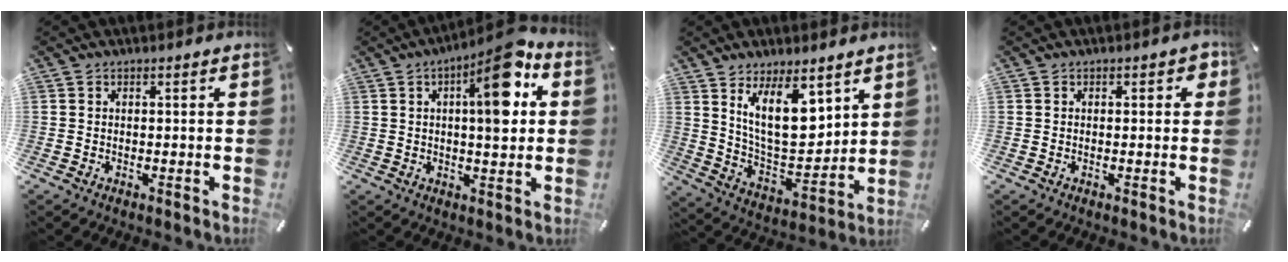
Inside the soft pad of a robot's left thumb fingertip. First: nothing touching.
{"total": 14.8, "force": [4.5, 4.8, 13.2], "torque": [-0.182, -0.016, 0.064]}
{"total": 16.1, "force": [8.8, 7.6, 11.2], "torque": [-0.212, -0.052, 0.155]}
{"total": 1.8, "force": [0.2, 1.1, 1.4], "torque": [-0.010, 0.000, -0.001]}